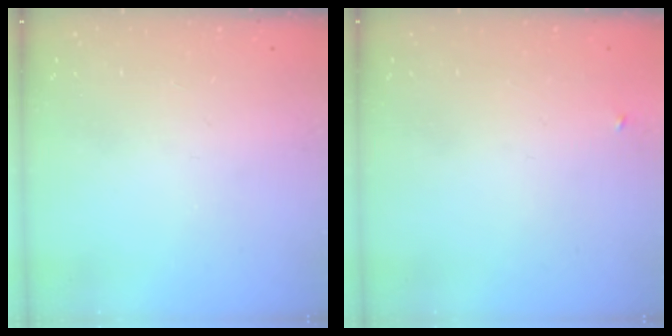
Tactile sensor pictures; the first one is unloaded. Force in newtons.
{"total": 2.3, "press": 2.3, "slide": 0.2}